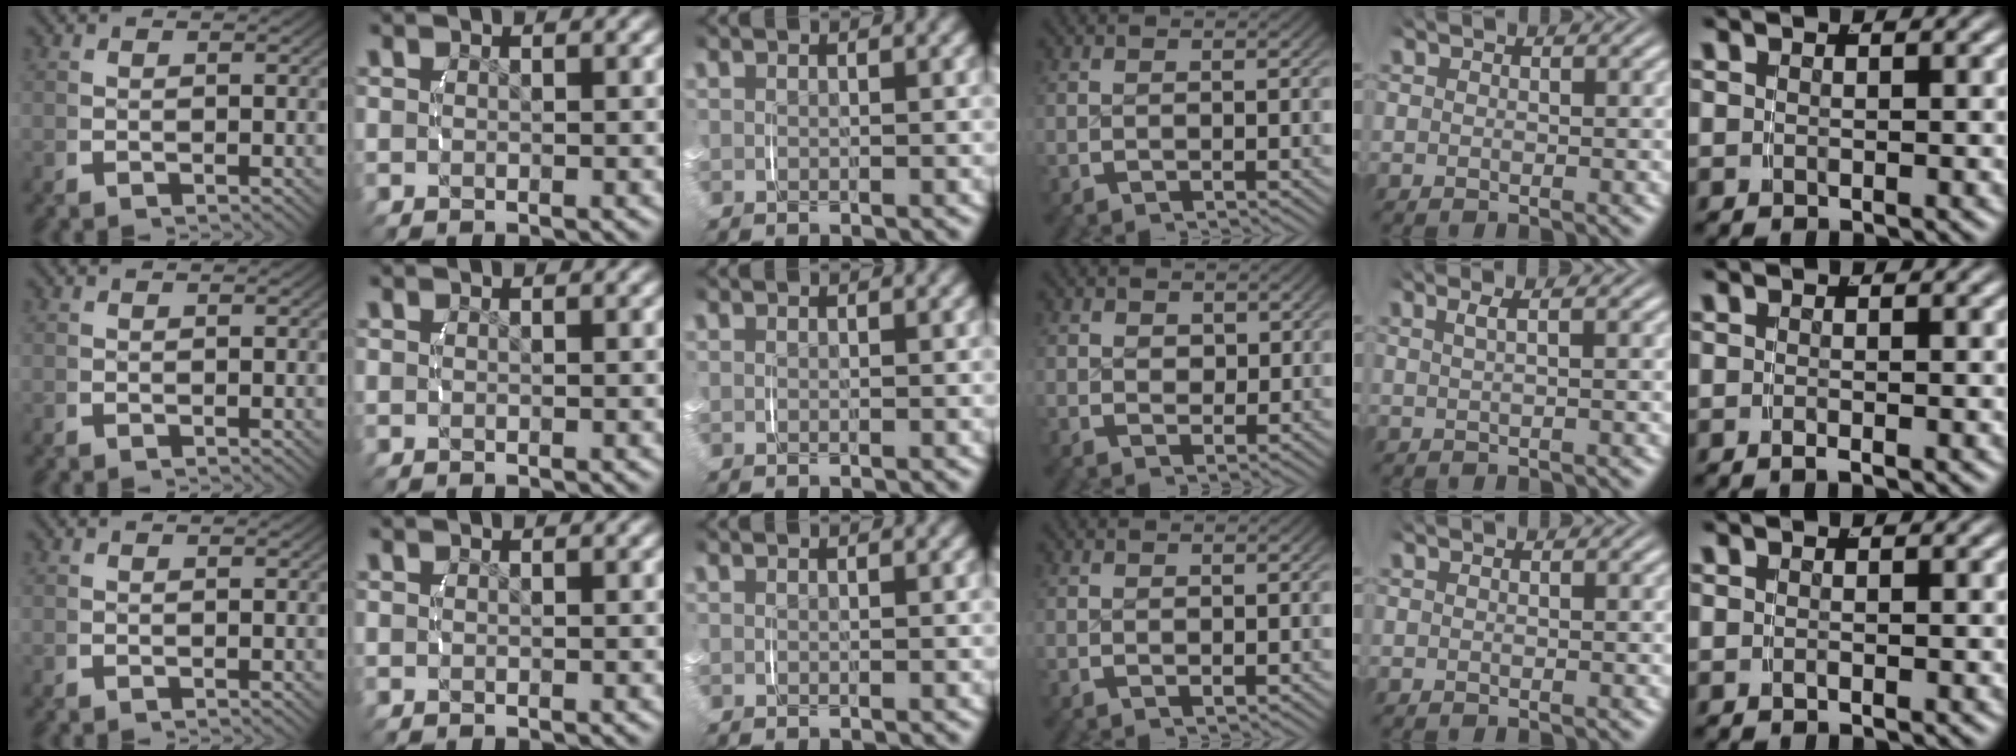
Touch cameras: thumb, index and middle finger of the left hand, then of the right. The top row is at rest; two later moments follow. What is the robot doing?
{"motion": "lift_and_place", "object": "small bumper sticker"}